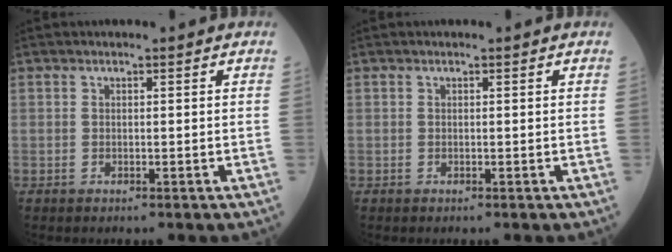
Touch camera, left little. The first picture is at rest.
{"total": 0.0}